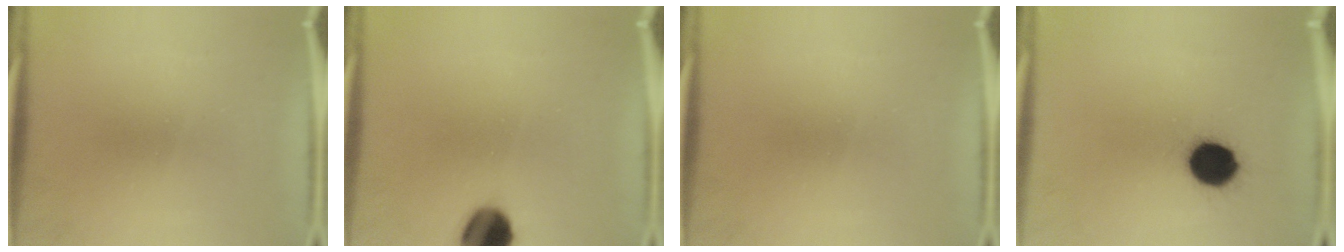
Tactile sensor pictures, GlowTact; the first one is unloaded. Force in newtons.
{"total": 9.0}
{"total": 0.0}
{"total": 11.1}